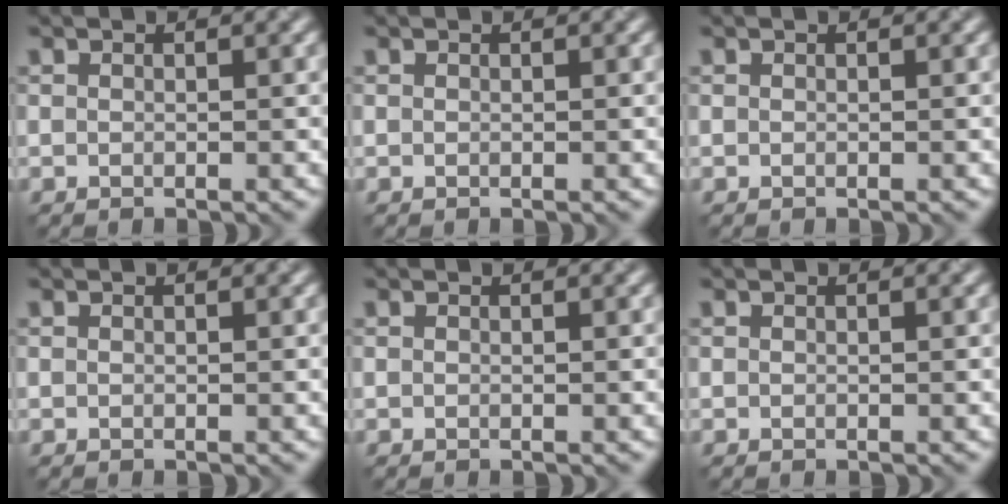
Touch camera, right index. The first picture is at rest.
{"total": 0.0}
{"total": 0.0}
{"total": 0.0}
{"total": 0.0}
{"total": 0.0}